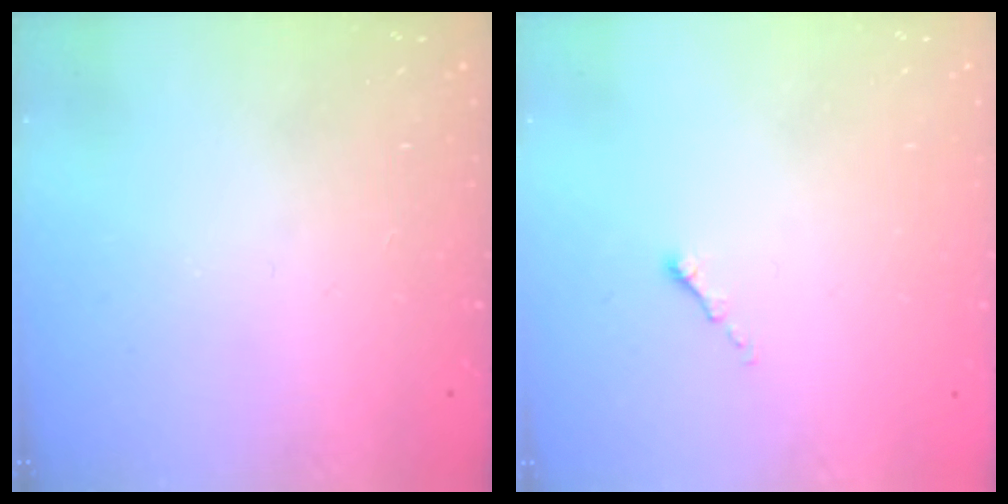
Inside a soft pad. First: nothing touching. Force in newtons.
{"total": 0.0}